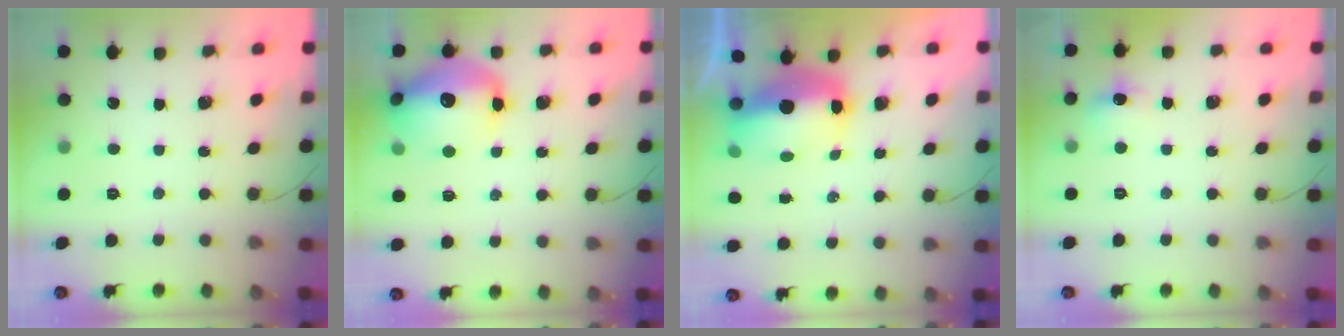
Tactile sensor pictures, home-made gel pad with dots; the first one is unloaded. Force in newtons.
{"total": 16.4, "press": 16.1, "slide": 2.9}
{"total": 8.7, "press": 8.5, "slide": 1.7}
{"total": 6.2, "press": 6.0, "slide": 1.9}